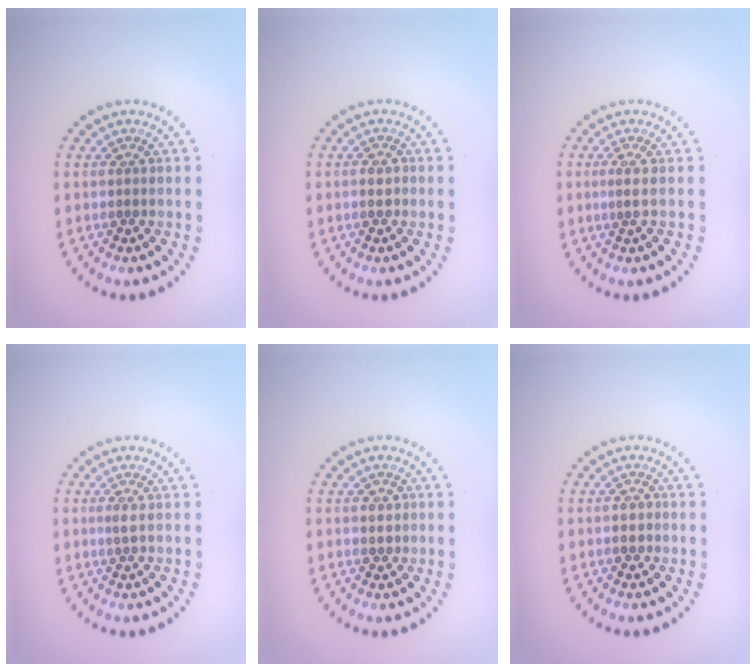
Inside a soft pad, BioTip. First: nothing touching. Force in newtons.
{"total": 1.1, "press": 1.1, "slide": 0.3}
{"total": 0.8, "press": 0.6, "slide": 0.5}
{"total": 0.9, "press": 0.6, "slide": 0.7}
{"total": 1.1, "press": 1.0, "slide": 0.5}
{"total": 1.2, "press": 1.1, "slide": 0.4}